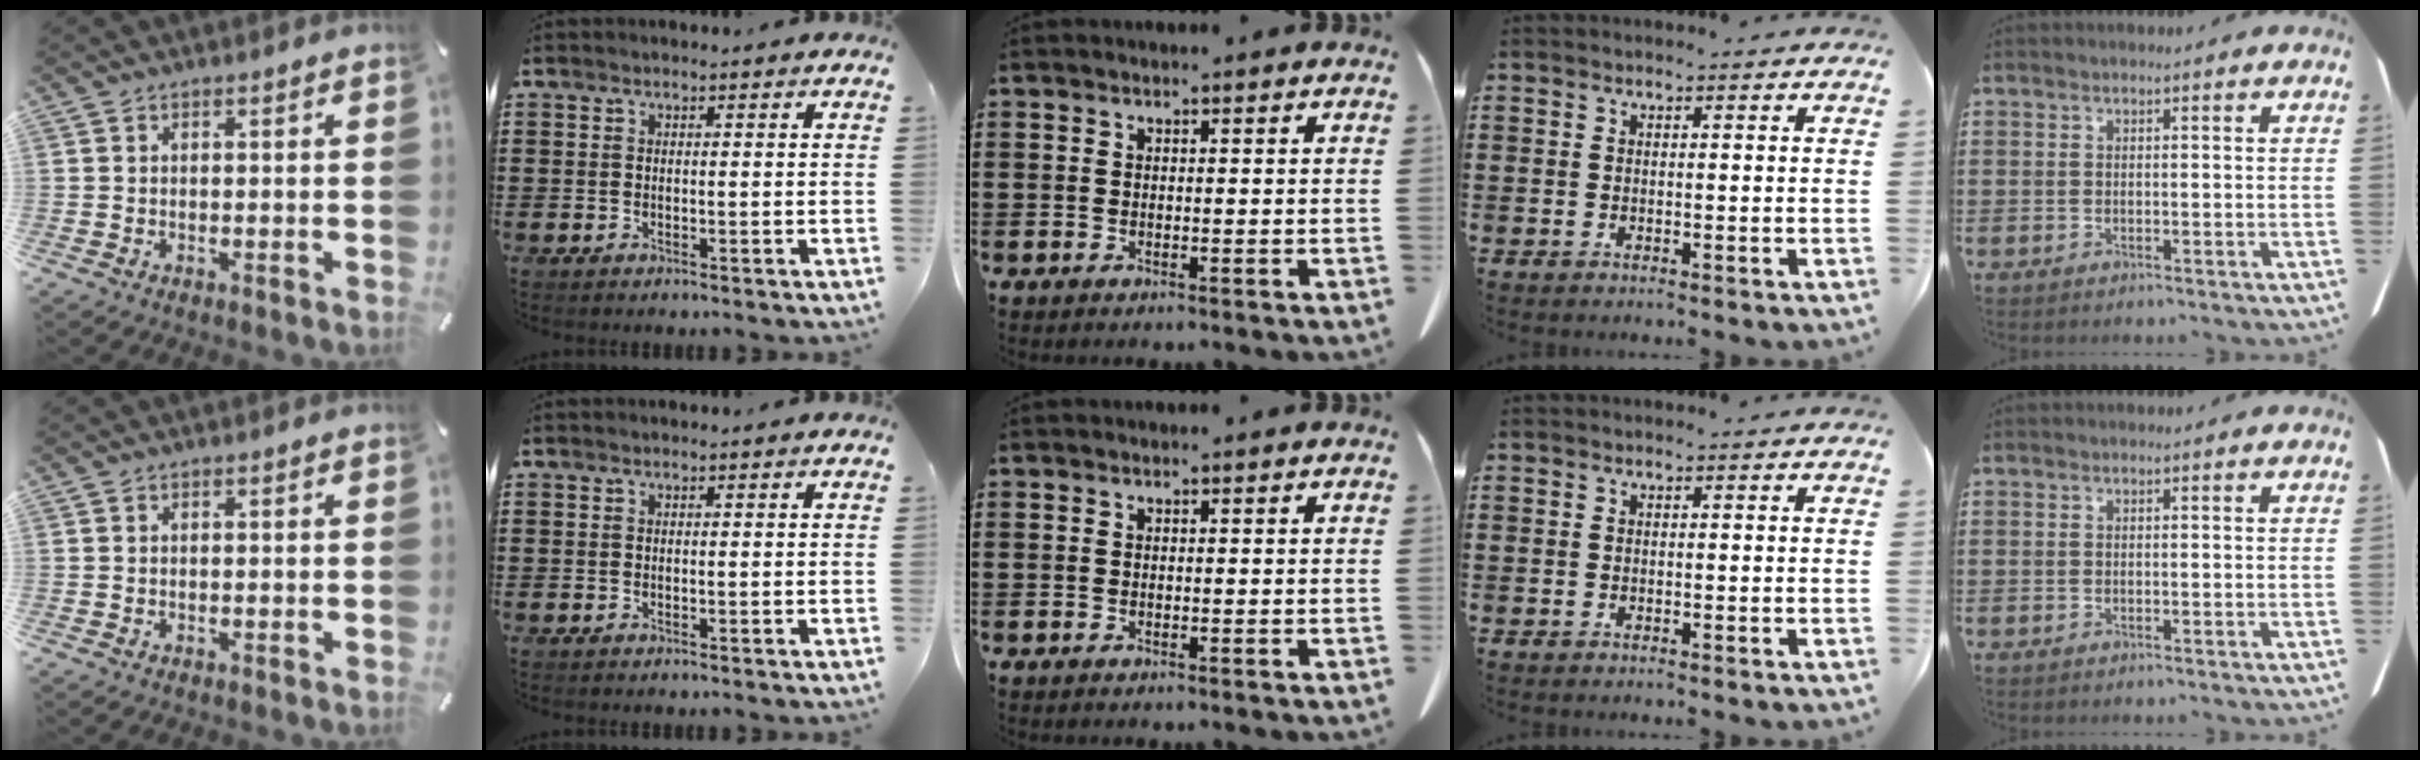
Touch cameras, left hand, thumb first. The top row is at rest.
{}